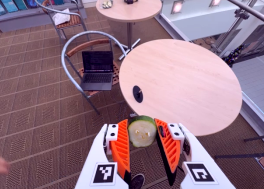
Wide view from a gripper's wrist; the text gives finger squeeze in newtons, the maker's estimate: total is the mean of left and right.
{"total": 8.8, "left": 8.6, "right": 8.9}